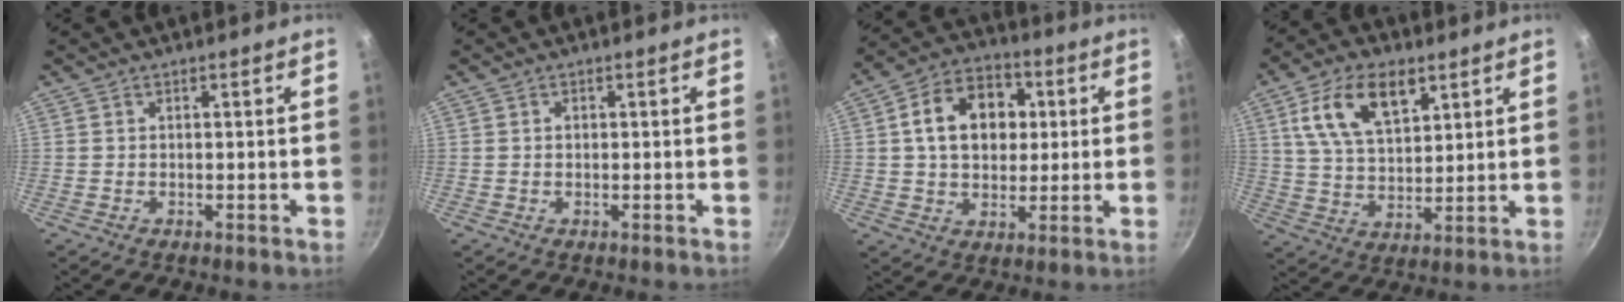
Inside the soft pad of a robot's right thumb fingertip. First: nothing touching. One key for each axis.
{"total": 0.8, "fx": 0.1, "fy": 0.7, "fz": 0.5, "tx": -0.006, "ty": 0.004, "tz": 0.001}
{"total": 14.5, "fx": 2.6, "fy": 10.7, "fz": 9.4, "tx": -0.121, "ty": 0.018, "tz": 0.031}
{"total": 13.7, "fx": 6.3, "fy": 7.5, "fz": 9.6, "tx": -0.149, "ty": -0.014, "tz": 0.116}